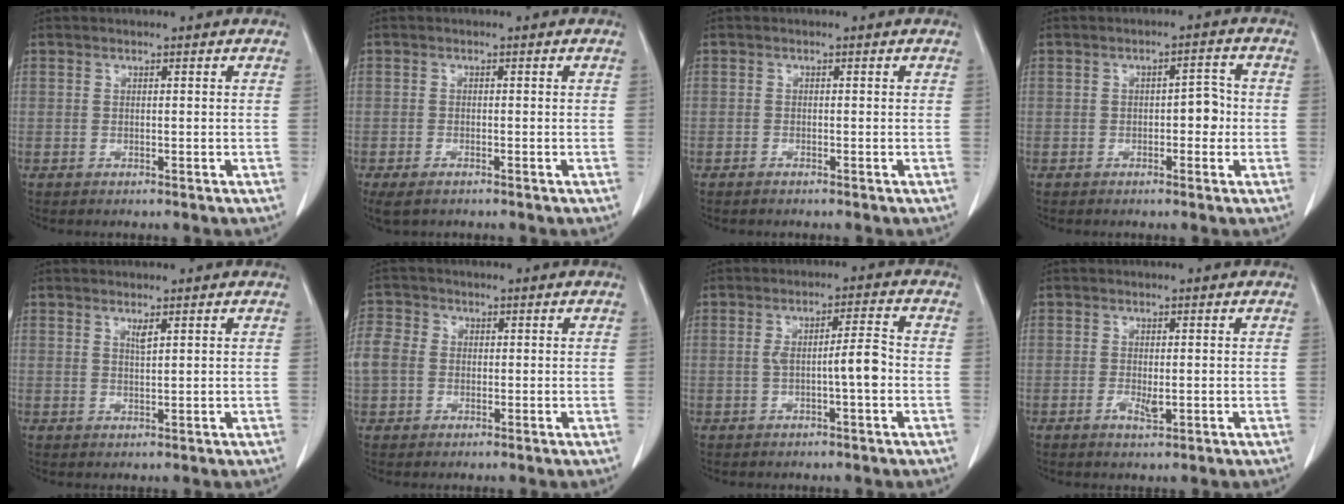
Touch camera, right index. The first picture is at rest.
{"total": 3.4, "force": [-2.4, 1.3, 2.0], "torque": [-0.041, -0.010, -0.037]}
{"total": 0.5, "force": [-0.5, 0.0, 0.2], "torque": [-0.007, -0.001, -0.009]}
{"total": 3.3, "force": [-0.6, 1.7, 2.8], "torque": [-0.031, 0.013, -0.009]}
{"total": 1.2, "force": [0.8, 0.0, 0.9], "torque": [-0.021, -0.005, 0.016]}
{"total": 6.0, "force": [0.0, 5.2, 3.1], "torque": [-0.086, 0.023, 0.001]}
{"total": 5.0, "force": [-1.0, 0.3, 4.9], "torque": [-0.083, 0.013, -0.013]}
{"total": 1.9, "force": [-0.5, 0.5, 1.8], "torque": [-0.035, -0.005, -0.006]}